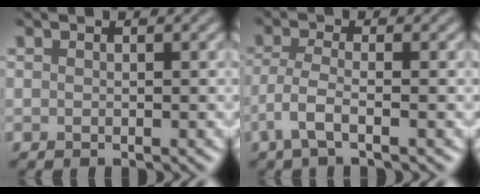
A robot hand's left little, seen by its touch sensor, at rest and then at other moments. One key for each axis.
{"total": 2.7, "fx": -1.4, "fy": 0.5, "fz": 2.3, "tx": -0.053, "ty": -0.001, "tz": -0.037}